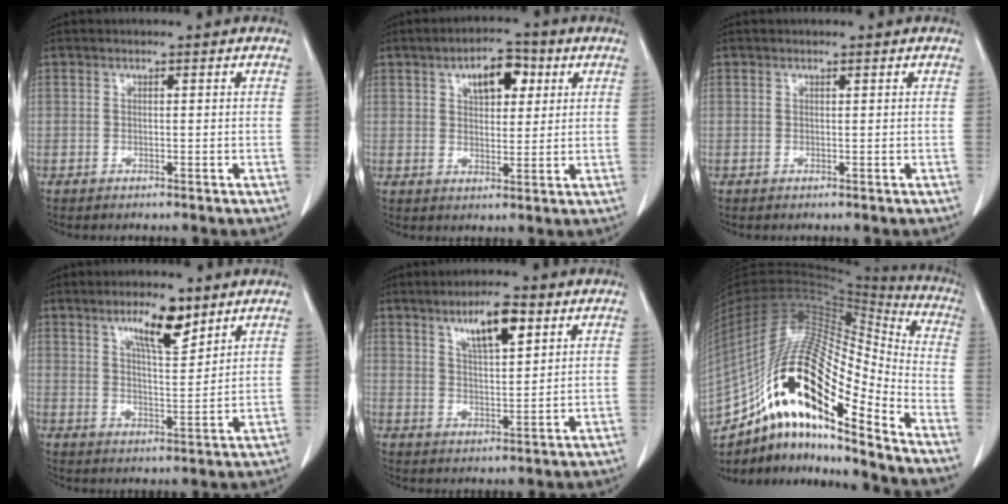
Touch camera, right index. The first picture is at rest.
{"total": 7.0, "force": [3.0, 3.5, 5.3], "torque": [-0.082, 0.012, 0.047]}
{"total": 0.0}
{"total": 7.8, "force": [5.1, 1.7, 5.6], "torque": [-0.100, -0.002, 0.090]}
{"total": 7.6, "force": [4.2, 1.7, 6.1], "torque": [-0.108, 0.001, 0.075]}
{"total": 27.2, "force": [-15.0, 6.4, 21.8], "torque": [-0.427, -0.003, -0.264]}